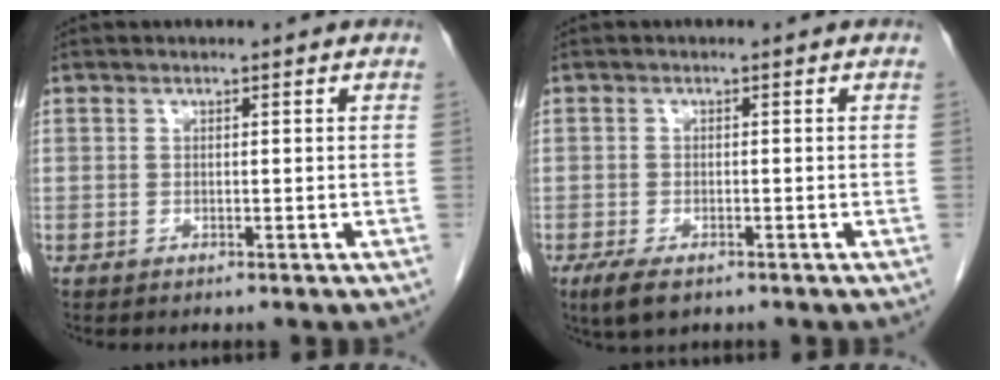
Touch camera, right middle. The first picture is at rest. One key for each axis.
{"total": 4.0, "fx": -2.5, "fy": 1.5, "fz": 2.7, "tx": -0.059, "ty": -0.009, "tz": -0.040}